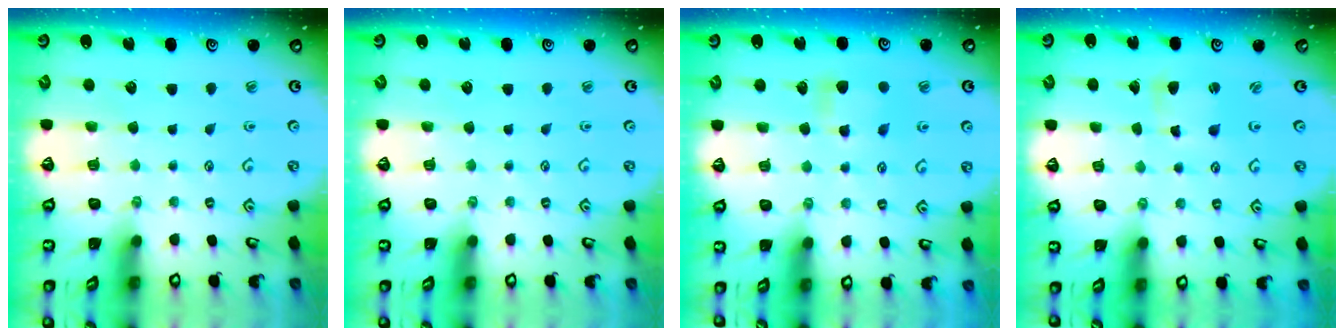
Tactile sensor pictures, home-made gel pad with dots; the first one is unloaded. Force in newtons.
{"total": 0.0}
{"total": 6.2, "press": 6.1, "slide": 0.6}
{"total": 3.5, "press": 3.4, "slide": 0.5}